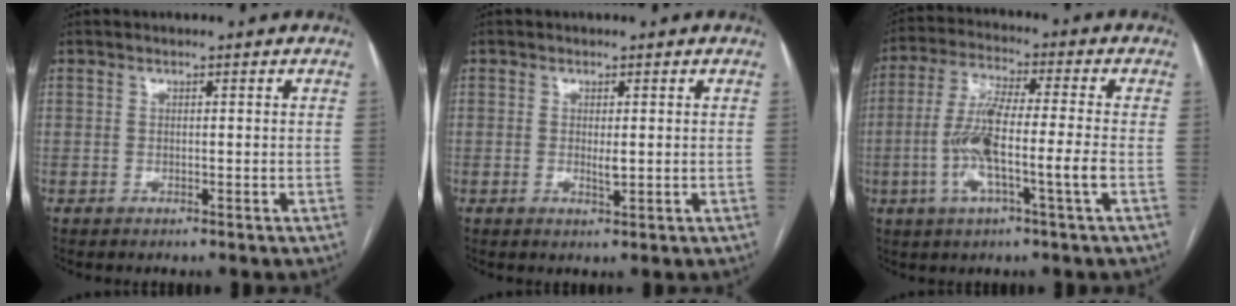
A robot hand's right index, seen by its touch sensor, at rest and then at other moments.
{"total": 1.5, "force": [0.0, 0.4, 1.5], "torque": [-0.026, -0.004, 0.003]}
{"total": 10.8, "force": [-2.6, 0.3, 10.5], "torque": [-0.211, 0.003, -0.056]}